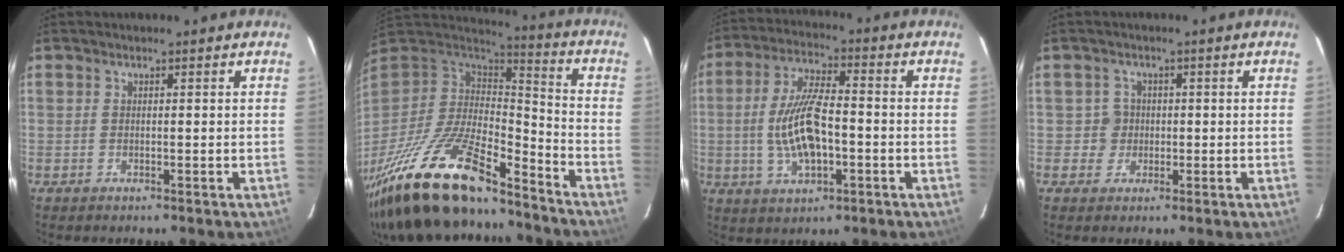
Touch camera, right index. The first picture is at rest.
{"total": 29.4, "force": [-20.9, 9.1, 18.6], "torque": [-0.367, -0.052, -0.354]}
{"total": 12.0, "force": [-2.1, 4.6, 10.9], "torque": [-0.221, 0.002, -0.031]}
{"total": 3.0, "force": [-0.1, 3.0, -0.1], "torque": [0.011, 0.016, 0.001]}